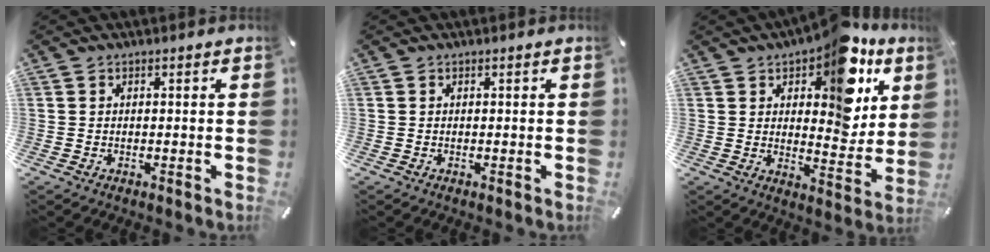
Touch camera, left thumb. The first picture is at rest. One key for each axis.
{"total": 0.0}
{"total": 17.2, "fx": 9.8, "fy": 8.7, "fz": 11.3, "tx": -0.146, "ty": -0.065, "tz": 0.164}